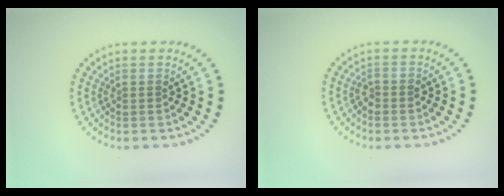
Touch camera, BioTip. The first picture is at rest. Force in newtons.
{"total": 0.9, "press": 0.9, "slide": 0.3}